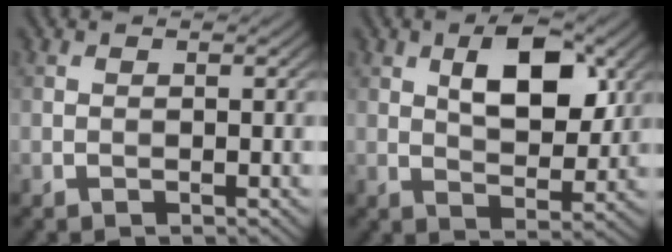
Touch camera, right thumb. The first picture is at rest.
{"total": 8.2, "force": [2.8, 4.1, 6.6], "torque": [-0.106, 0.002, 0.046]}